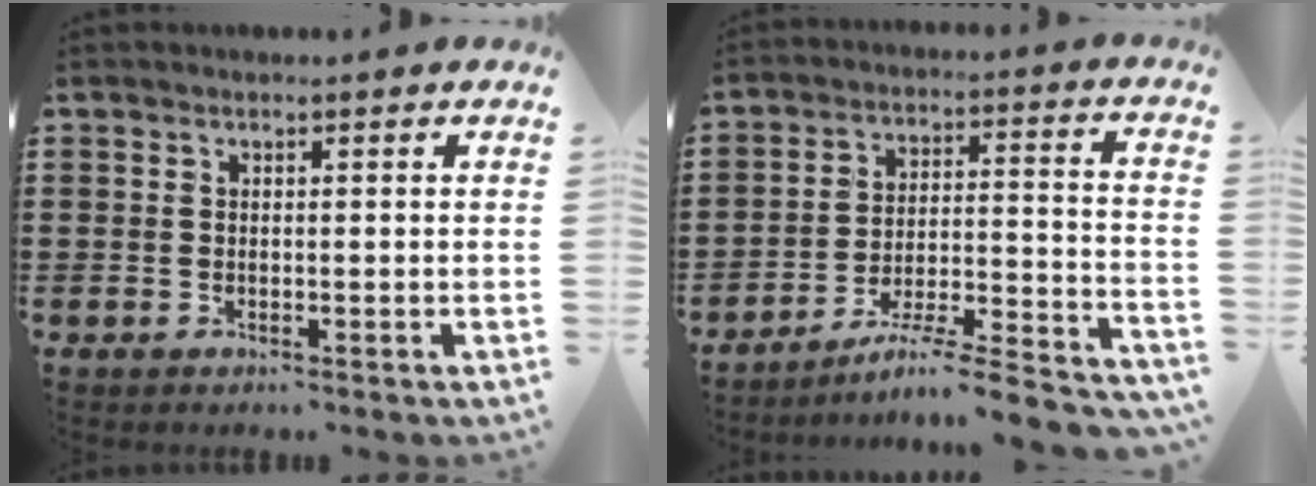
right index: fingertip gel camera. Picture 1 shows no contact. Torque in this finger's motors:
{"motor_torque": [1.94, 0.20, 0.31, 0.04]}